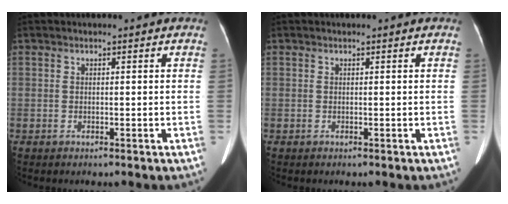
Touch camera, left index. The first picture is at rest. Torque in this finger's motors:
{"motor_torque": [0.00, 0.00, 0.00, 0.00]}